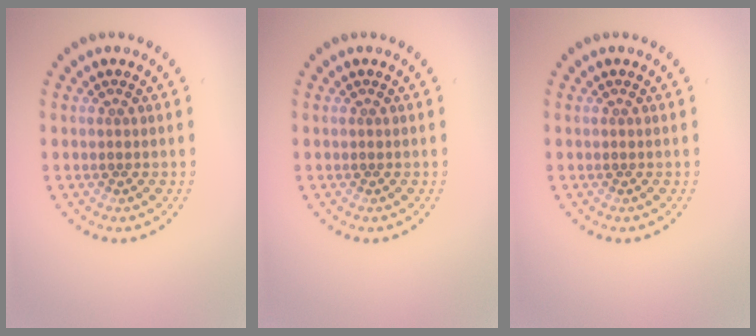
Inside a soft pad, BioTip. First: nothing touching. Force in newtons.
{"total": 0.0}
{"total": 0.0}